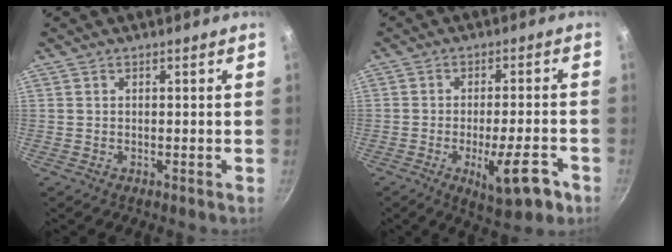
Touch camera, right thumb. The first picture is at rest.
{"total": 11.0, "force": [-4.7, 3.5, 9.4], "torque": [-0.117, 0.017, -0.060]}